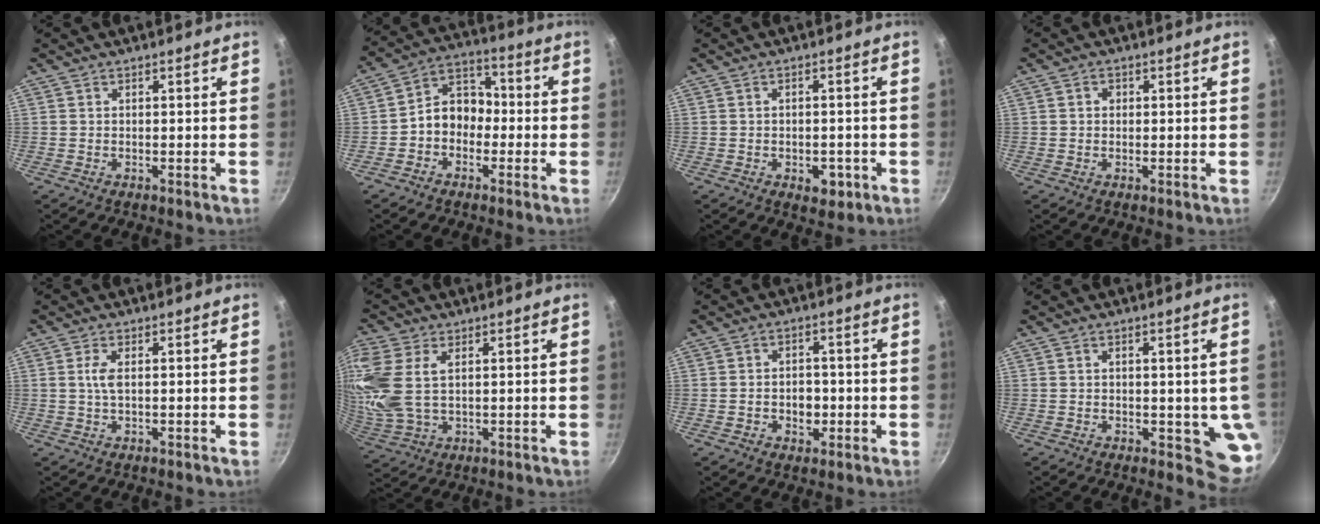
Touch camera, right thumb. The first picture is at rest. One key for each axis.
{"total": 8.8, "fx": -1.9, "fy": 7.0, "fz": 5.0, "tx": -0.039, "ty": 0.042, "tz": -0.049}
{"total": 4.6, "fx": -1.6, "fy": 2.9, "fz": 3.1, "tx": -0.028, "ty": 0.008, "tz": -0.015}
{"total": 1.5, "fx": 0.2, "fy": 1.4, "fz": 0.7, "tx": -0.006, "ty": 0.003, "tz": 0.001}
{"total": 2.7, "fx": 0.4, "fy": 1.0, "fz": 2.5, "tx": -0.061, "ty": 0.003, "tz": 0.007}
{"total": 14.3, "fx": 3.3, "fy": 8.6, "fz": 10.9, "tx": -0.253, "ty": 0.004, "tz": 0.073}
{"total": 4.9, "fx": -1.0, "fy": 3.8, "fz": 2.9, "tx": -0.024, "ty": 0.005, "tz": -0.016}
{"total": 6.5, "fx": -0.3, "fy": 3.5, "fz": 5.4, "tx": -0.048, "ty": -0.011, "tz": 0.000}